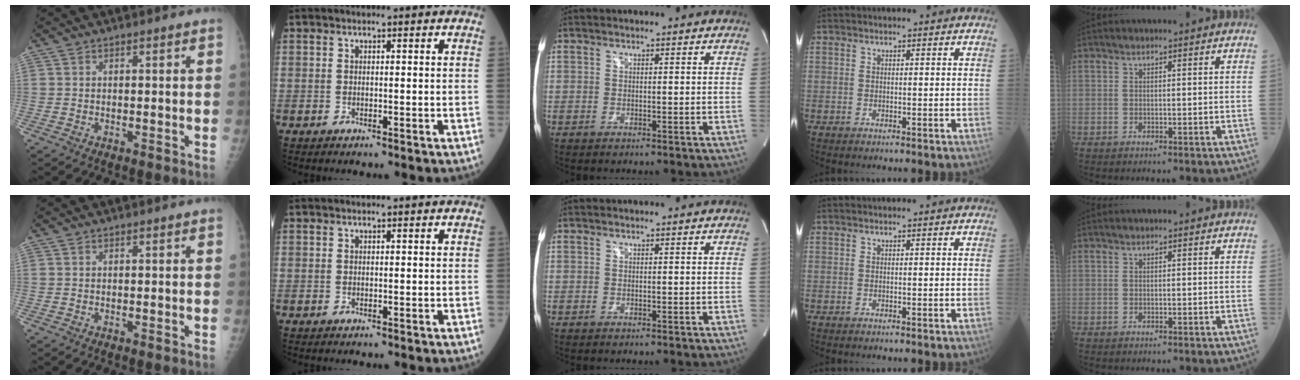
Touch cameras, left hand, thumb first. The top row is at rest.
{}